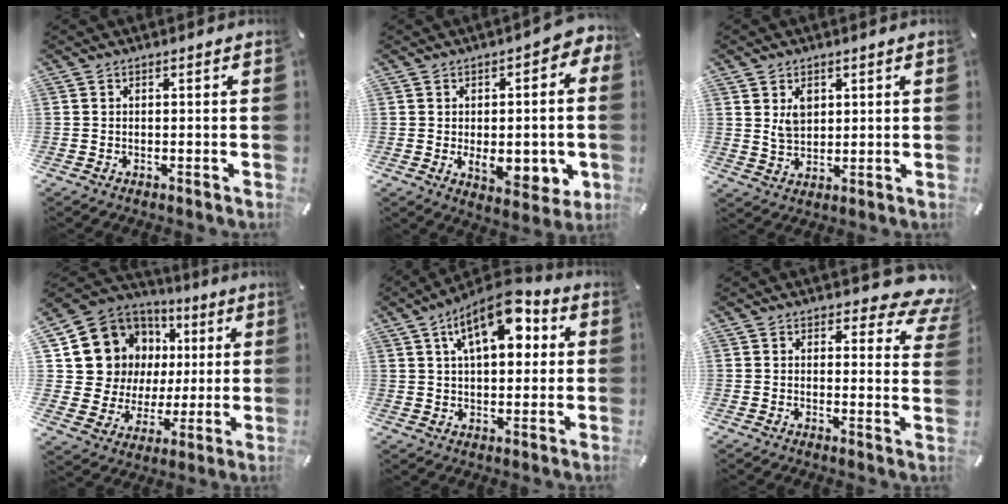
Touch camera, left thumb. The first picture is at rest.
{"total": 12.1, "force": [-2.8, 7.5, 9.0], "torque": [-0.112, 0.005, -0.044]}
{"total": 5.0, "force": [1.9, 4.0, 2.3], "torque": [-0.037, 0.001, 0.034]}
{"total": 14.1, "force": [4.3, 13.0, 3.2], "torque": [-0.049, -0.043, 0.105]}
{"total": 14.3, "force": [5.9, 7.5, 10.6], "torque": [-0.153, -0.014, 0.097]}
{"total": 7.0, "force": [4.9, 3.2, 3.9], "torque": [-0.034, -0.037, 0.080]}